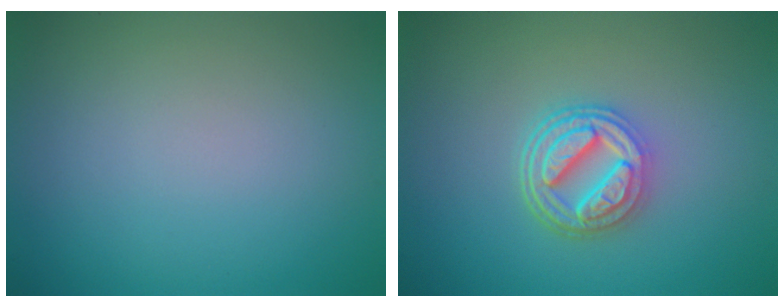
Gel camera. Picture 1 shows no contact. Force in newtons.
{"total": 4.8, "press": 3.8, "slide": 3.1}